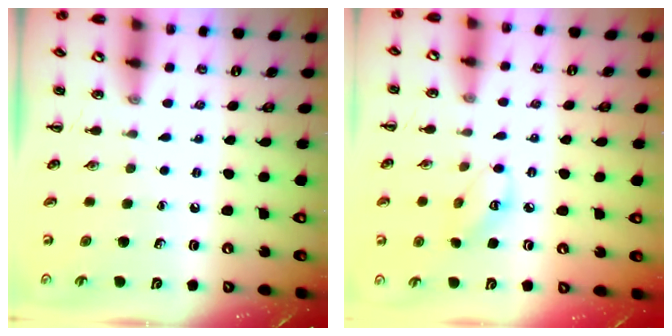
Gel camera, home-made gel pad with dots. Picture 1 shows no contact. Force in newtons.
{"total": 4.4, "press": 4.3, "slide": 0.9}